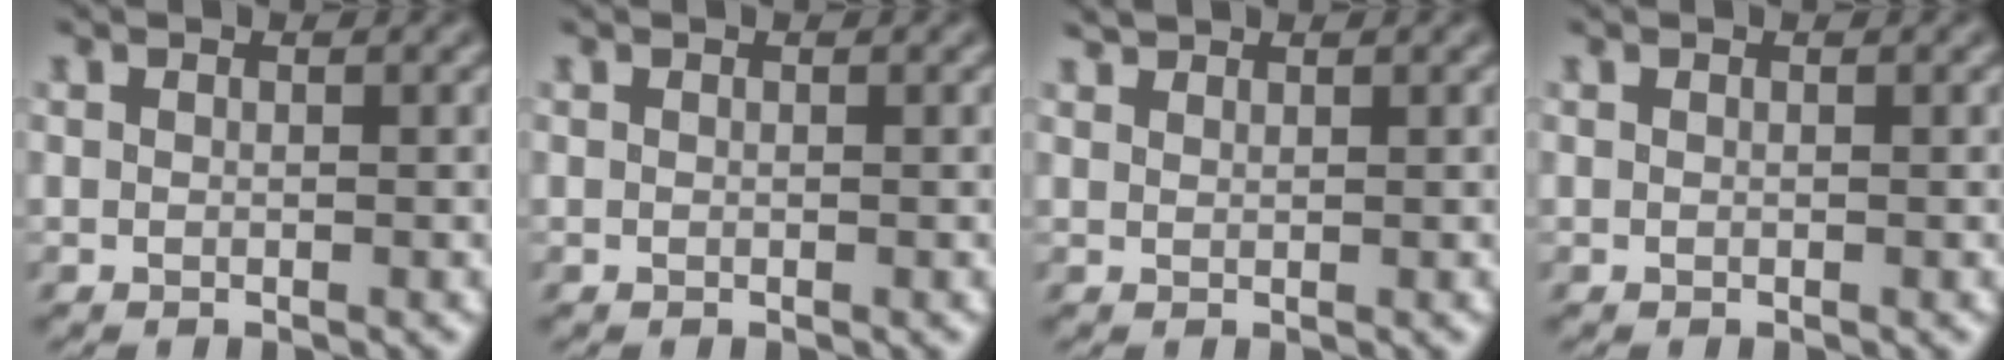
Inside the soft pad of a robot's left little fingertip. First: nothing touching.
{"total": 0.0}
{"total": 1.1, "force": [1.1, 0.1, 0.1], "torque": [0.000, 0.007, 0.021]}
{"total": 0.0}